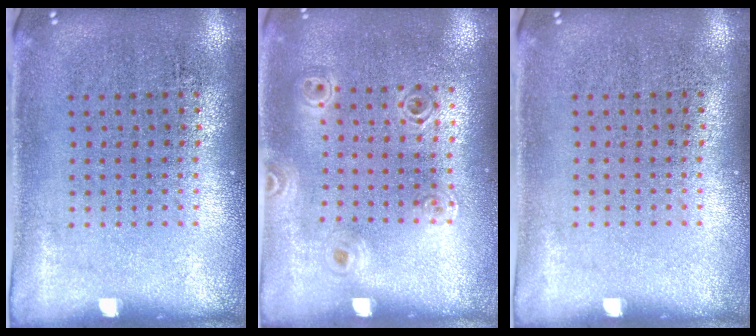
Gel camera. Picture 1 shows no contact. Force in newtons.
{"total": 1.0, "press": 1.0, "slide": 0.1}
{"total": 0.0}